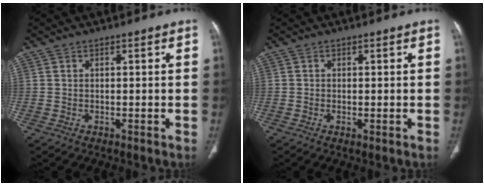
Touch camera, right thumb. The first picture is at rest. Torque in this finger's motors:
{"motor_torque": [-0.66, 0.28, -0.44, 0.14, -0.01]}